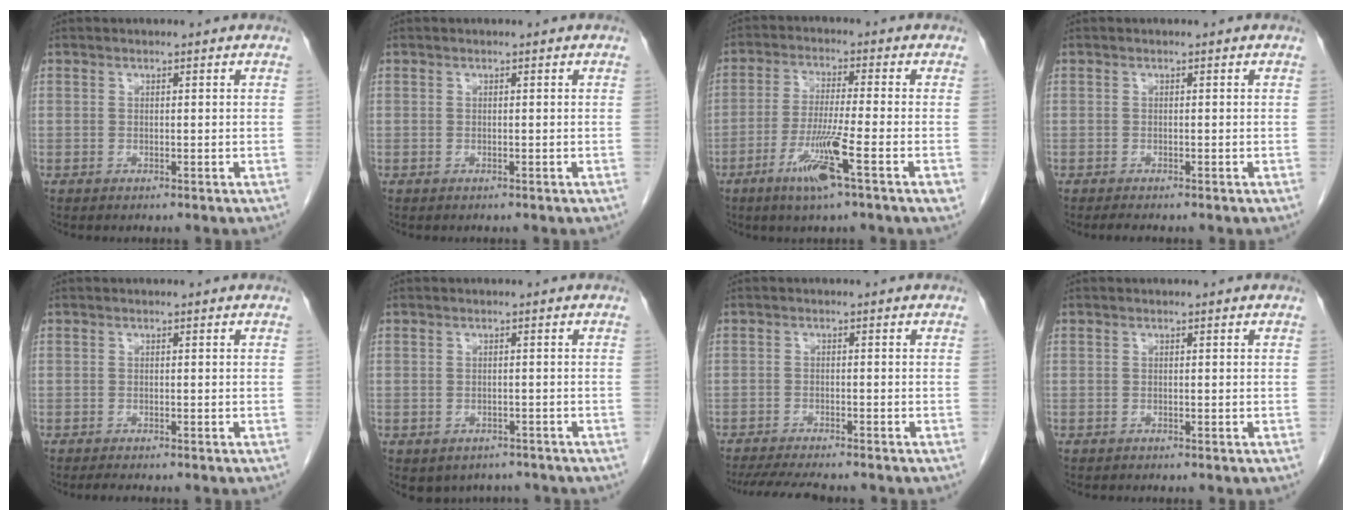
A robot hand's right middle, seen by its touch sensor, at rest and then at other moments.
{"total": 0.0}
{"total": 8.6, "force": [-3.9, -0.7, 7.6], "torque": [-0.145, -0.019, -0.076]}
{"total": 1.6, "force": [-1.3, 0.2, 0.8], "torque": [-0.015, -0.004, -0.016]}
{"total": 2.0, "force": [-1.7, 0.3, 1.0], "torque": [-0.016, -0.004, -0.021]}
{"total": 4.8, "force": [-3.8, 2.8, 0.6], "torque": [0.001, 0.009, -0.046]}
{"total": 8.9, "force": [-7.8, 1.0, 4.0], "torque": [-0.062, -0.017, -0.119]}
{"total": 0.0}